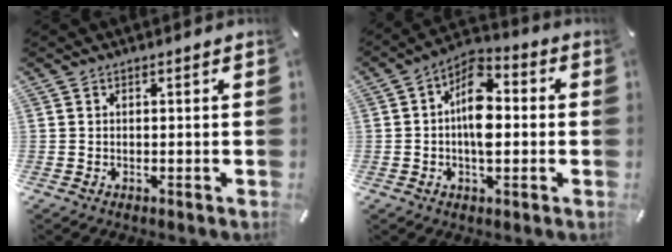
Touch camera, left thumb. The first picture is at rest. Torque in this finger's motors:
{"motor_torque": [1.30, 1.30, 1.13, -0.17, 0.25]}